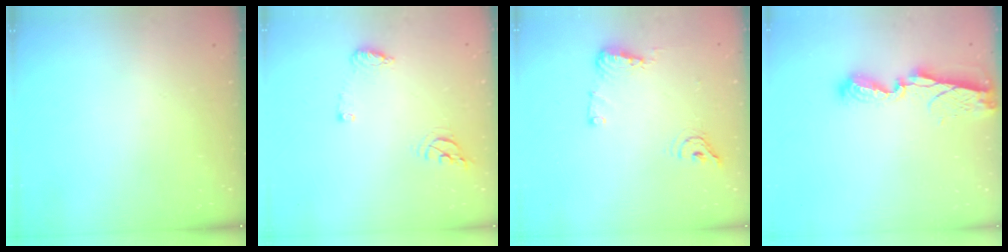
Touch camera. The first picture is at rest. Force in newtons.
{"total": 8.1, "press": 8.1, "slide": 0.4}
{"total": 8.9, "press": 8.7, "slide": 1.7}
{"total": 8.4, "press": 8.4, "slide": 1.1}